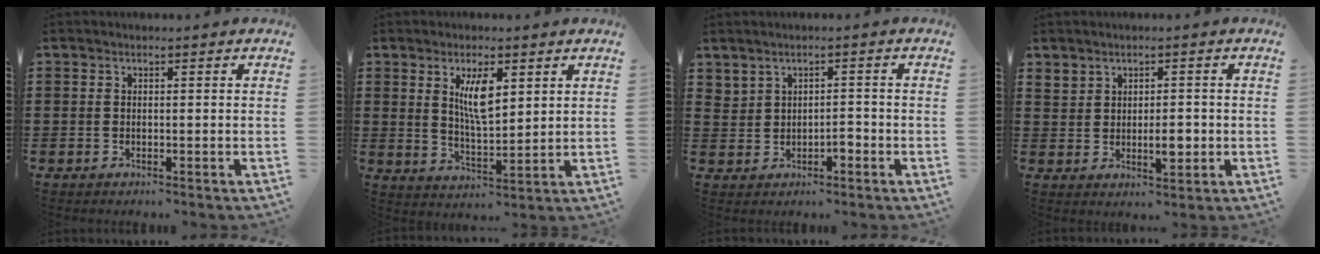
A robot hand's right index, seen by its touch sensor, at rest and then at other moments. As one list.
[{"total": 6.1, "force": [2.5, 2.0, 5.2], "torque": [-0.102, 0.002, 0.040]}, {"total": 1.8, "force": [0.0, 1.2, 1.4], "torque": [-0.030, 0.004, -0.001]}, {"total": 3.6, "force": [0.3, 2.0, 3.0], "torque": [-0.049, 0.000, 0.004]}]